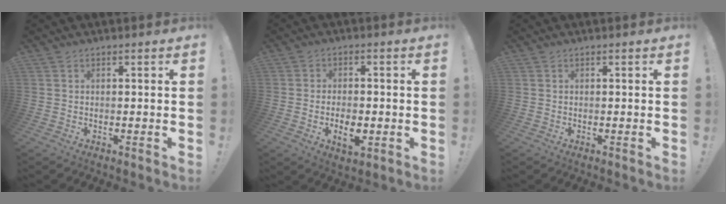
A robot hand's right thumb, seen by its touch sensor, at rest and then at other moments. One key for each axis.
{"total": 7.0, "fx": -2.2, "fy": 3.5, "fz": 5.6, "tx": -0.090, "ty": 0.001, "tz": -0.038}
{"total": 0.0}